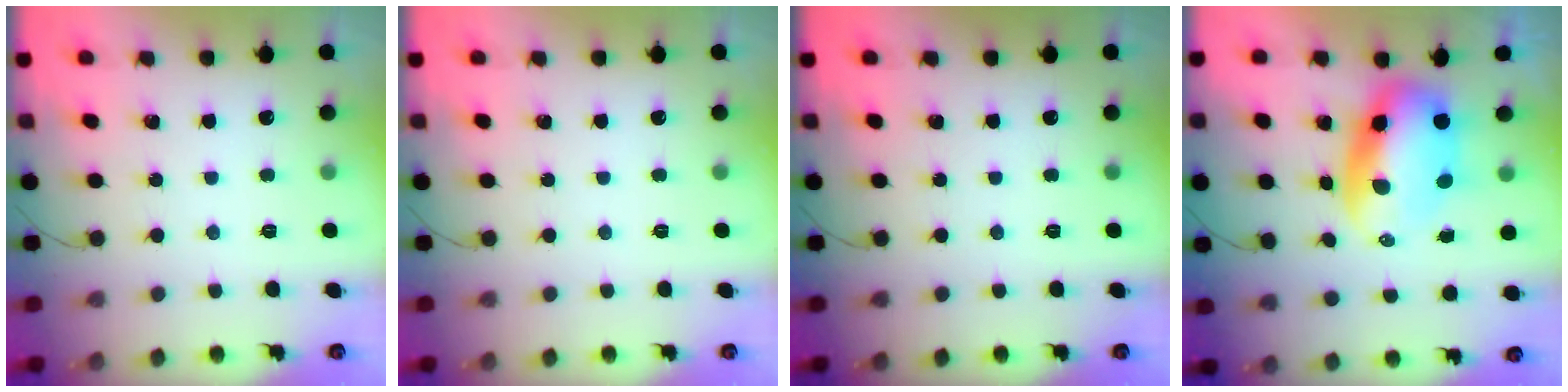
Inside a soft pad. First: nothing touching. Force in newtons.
{"total": 0.0}
{"total": 0.0}
{"total": 9.6, "press": 9.2, "slide": 2.8}